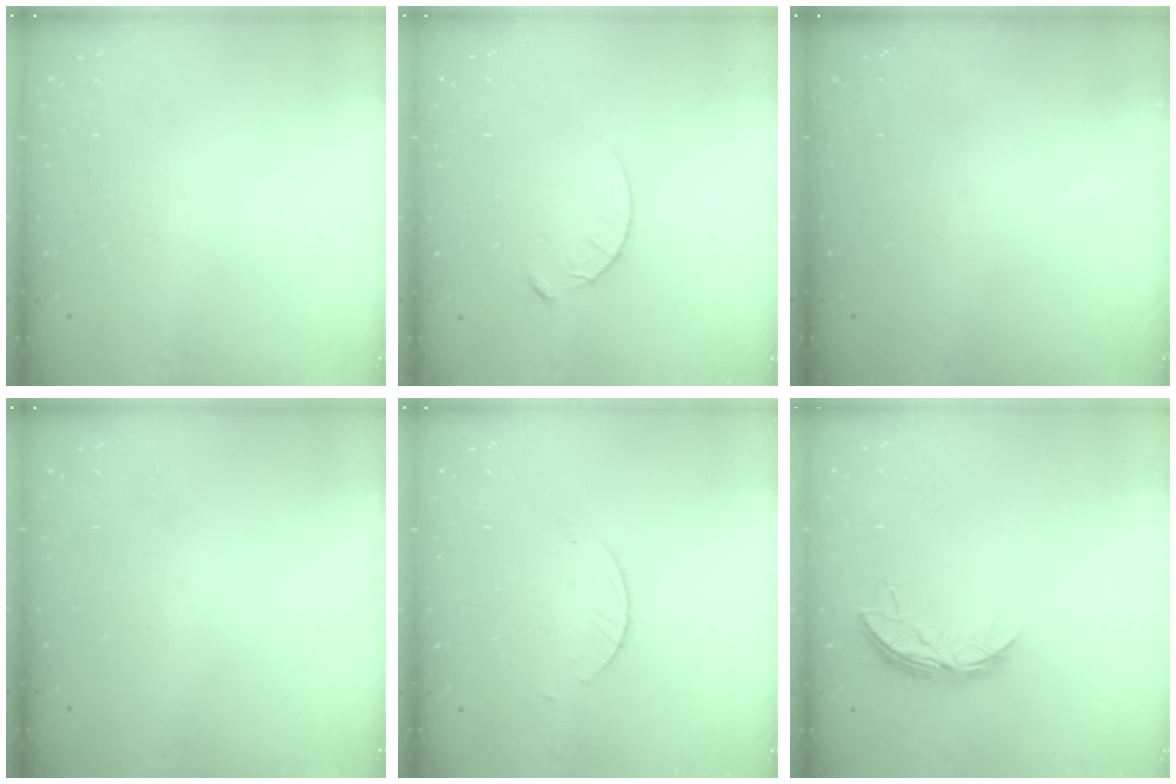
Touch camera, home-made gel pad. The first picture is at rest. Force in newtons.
{"total": 4.7, "press": 4.7, "slide": 0.5}
{"total": 0.0}
{"total": 0.0}
{"total": 2.1, "press": 2.1, "slide": 0.2}
{"total": 5.5, "press": 5.5, "slide": 0.5}